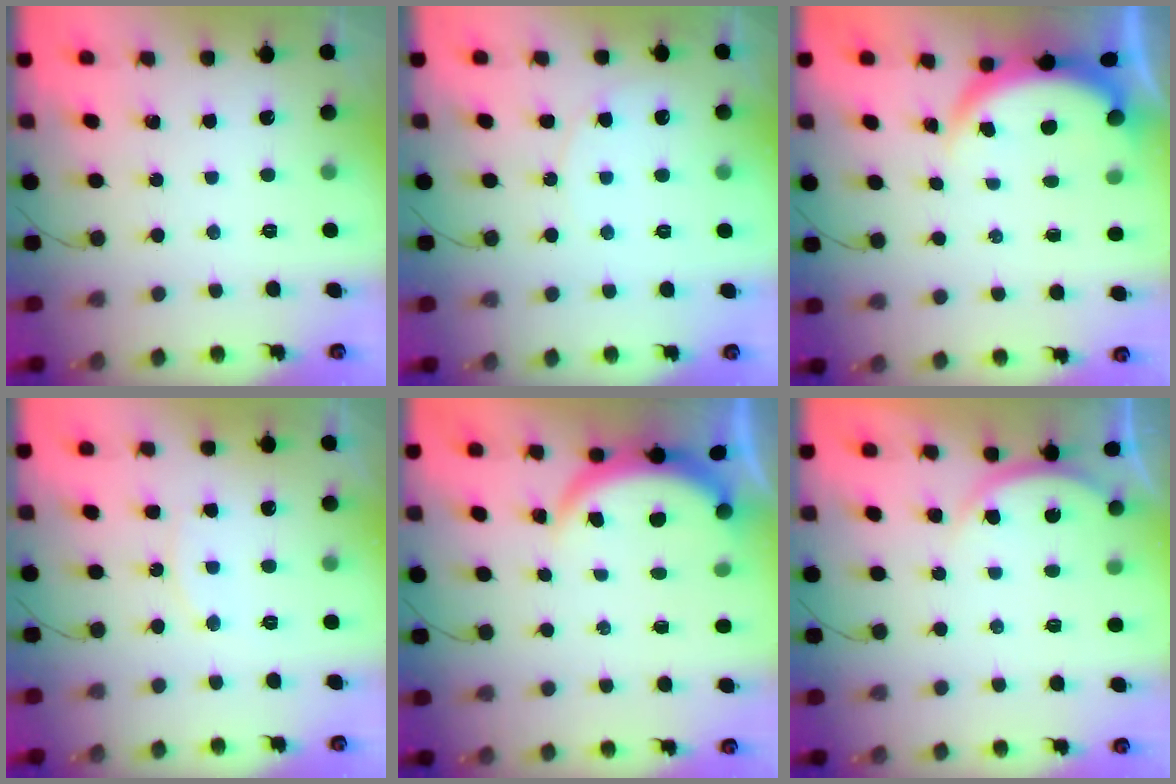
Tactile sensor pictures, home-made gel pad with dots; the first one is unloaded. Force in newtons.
{"total": 6.5, "press": 6.5, "slide": 0.7}
{"total": 3.8, "press": 3.8, "slide": 0.2}
{"total": 5.9, "press": 5.9, "slide": 0.6}
{"total": 3.9, "press": 3.9, "slide": 0.2}
{"total": 4.3, "press": 4.3, "slide": 0.5}